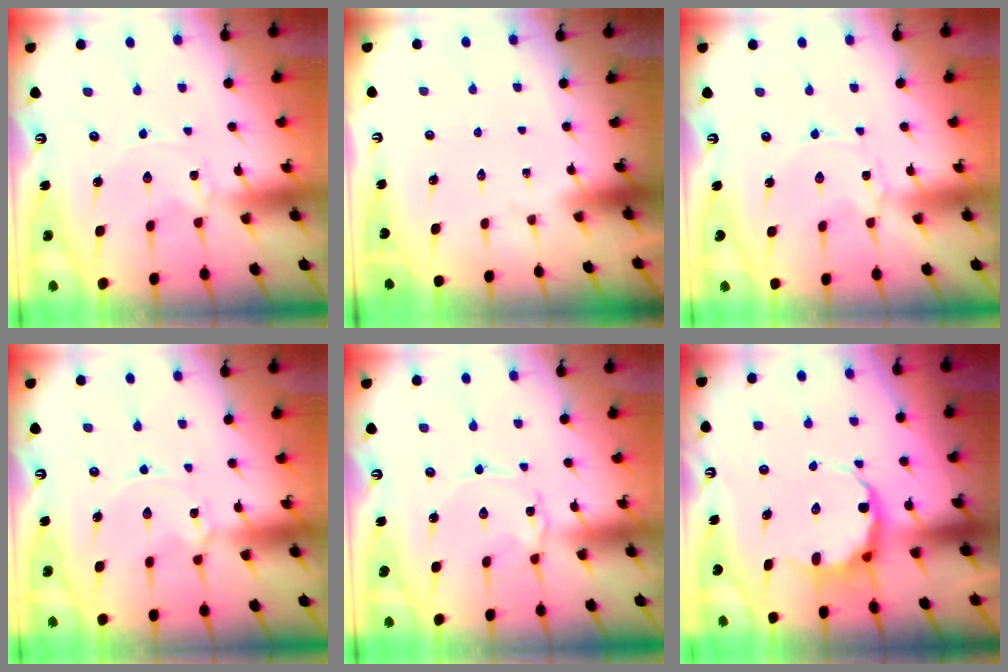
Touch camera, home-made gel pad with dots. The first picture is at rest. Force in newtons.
{"total": 0.0}
{"total": 0.0}
{"total": 1.7, "press": 1.7, "slide": 0.1}
{"total": 1.9, "press": 1.9, "slide": 0.3}
{"total": 7.2, "press": 7.0, "slide": 1.6}